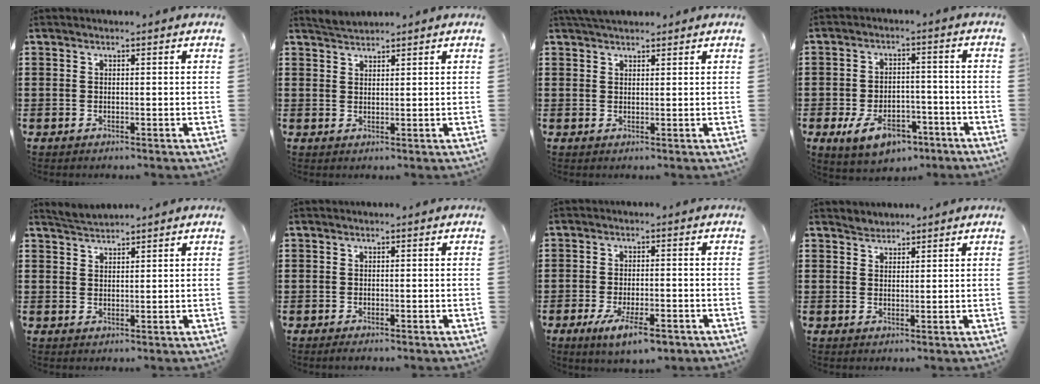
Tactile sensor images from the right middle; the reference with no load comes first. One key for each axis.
{"total": 2.0, "fx": 2.0, "fy": 0.1, "fz": 0.1, "tx": -0.007, "ty": 0.004, "tz": 0.040}
{"total": 2.0, "fx": 1.9, "fy": 0.6, "fz": 0.3, "tx": -0.011, "ty": 0.005, "tz": 0.037}
{"total": 6.9, "fx": -4.5, "fy": 3.2, "fz": 4.2, "tx": -0.083, "ty": 0.010, "tz": -0.083}
{"total": 2.5, "fx": 2.5, "fy": 0.0, "fz": 0.1, "tx": -0.009, "ty": 0.000, "tz": 0.048}
{"total": 0.5, "fx": -0.4, "fy": 0.1, "fz": 0.3, "tx": -0.007, "ty": -0.004, "tz": -0.006}
{"total": 5.7, "fx": -3.3, "fy": 1.6, "fz": 4.3, "tx": -0.087, "ty": -0.005, "tz": -0.060}
{"total": 1.6, "fx": 1.4, "fy": 0.4, "fz": -0.4, "tx": 0.003, "ty": 0.002, "tz": 0.029}